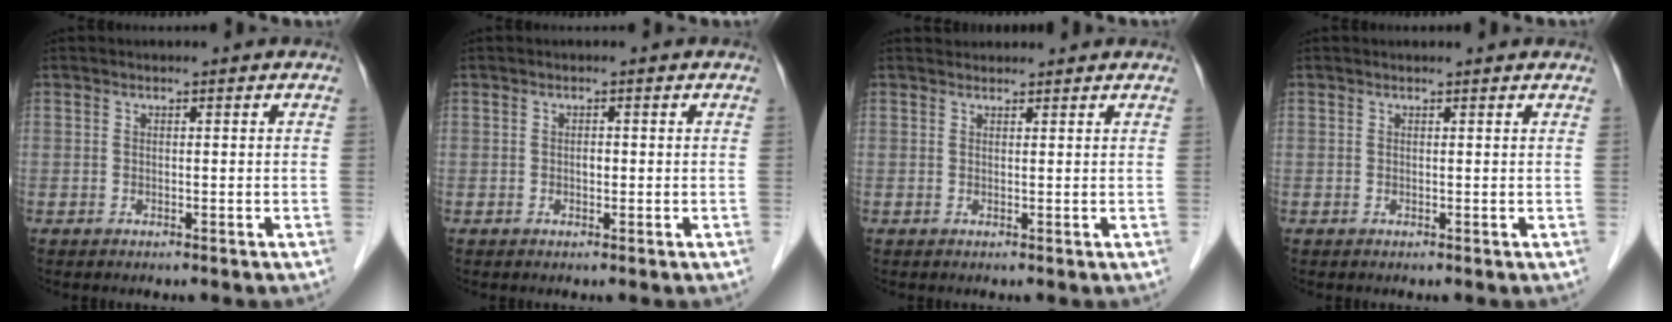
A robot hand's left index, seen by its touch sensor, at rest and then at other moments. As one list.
[{"total": 0.7, "force": [-0.2, 0.5, 0.5], "torque": [-0.009, -0.001, -0.005]}, {"total": 2.2, "force": [2.1, 0.6, 0.0], "torque": [-0.005, 0.023, 0.032]}, {"total": 1.5, "force": [1.5, 0.1, 0.2], "torque": [-0.013, 0.005, 0.012]}]